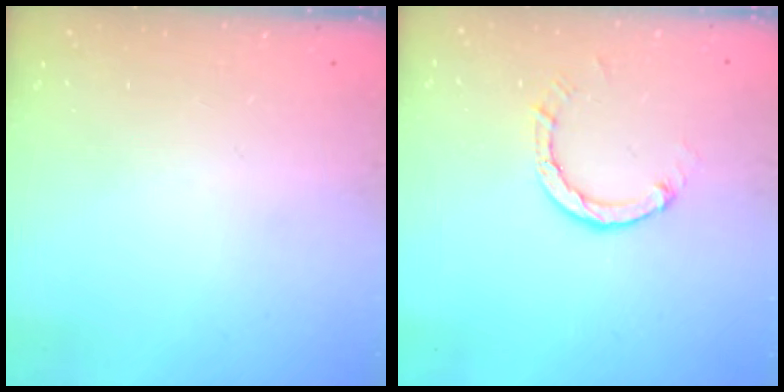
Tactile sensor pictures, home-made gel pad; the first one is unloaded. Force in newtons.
{"total": 3.0, "press": 3.0, "slide": 0.3}